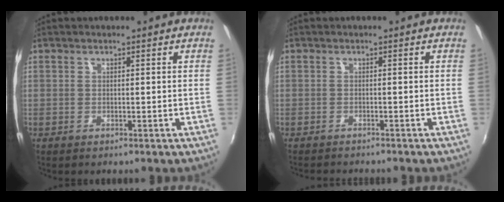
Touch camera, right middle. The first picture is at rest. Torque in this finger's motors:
{"motor_torque": [0.46, -0.75, 0.06, 0.04]}